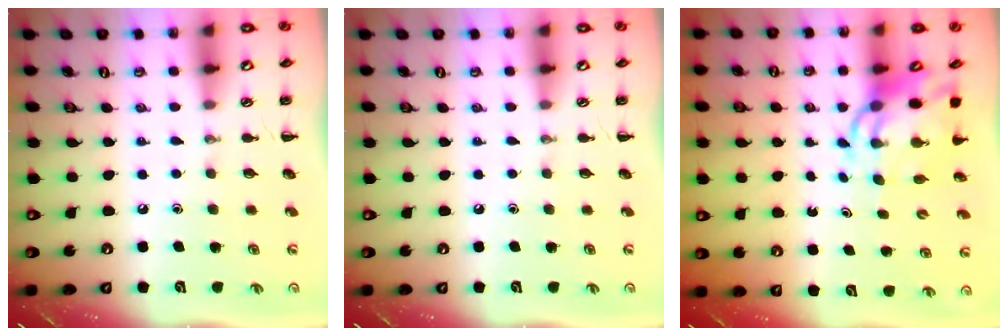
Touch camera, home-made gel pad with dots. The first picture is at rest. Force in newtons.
{"total": 0.0}
{"total": 9.3, "press": 9.0, "slide": 2.2}